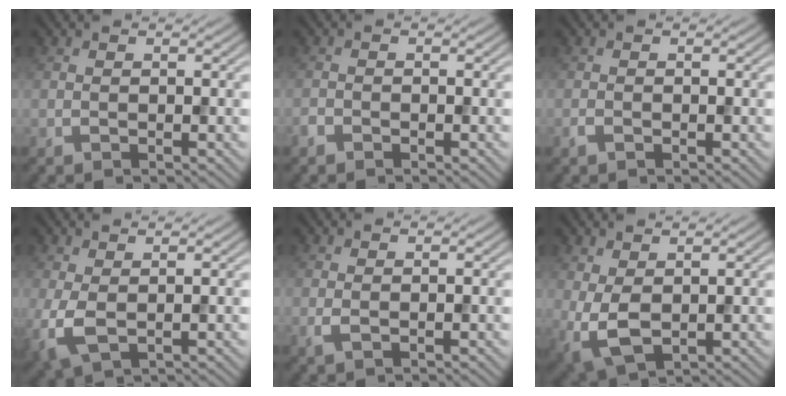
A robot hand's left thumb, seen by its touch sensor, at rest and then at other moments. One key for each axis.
{"total": 1.0, "fx": -0.8, "fy": 0.5, "fz": 0.2, "tx": -0.005, "ty": -0.001, "tz": -0.020}
{"total": 0.7, "fx": -0.5, "fy": 0.3, "fz": 0.4, "tx": -0.010, "ty": -0.001, "tz": -0.008}
{"total": 3.6, "fx": 0.2, "fy": 1.9, "fz": 3.0, "tx": -0.085, "ty": -0.004, "tz": 0.004}
{"total": 1.1, "fx": 0.2, "fy": 0.5, "fz": 1.0, "tx": -0.026, "ty": 0.000, "tz": 0.005}
{"total": 4.7, "fx": 0.5, "fy": 2.7, "fz": 3.8, "tx": -0.101, "ty": -0.006, "tz": 0.013}